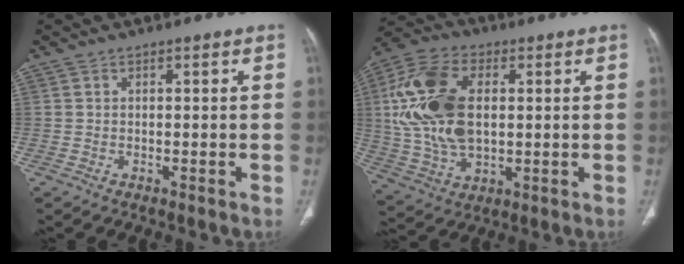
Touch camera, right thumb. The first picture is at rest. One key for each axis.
{"total": 18.5, "fx": 2.5, "fy": 11.2, "fz": 14.5, "tx": -0.296, "ty": 0.003, "tz": 0.048}